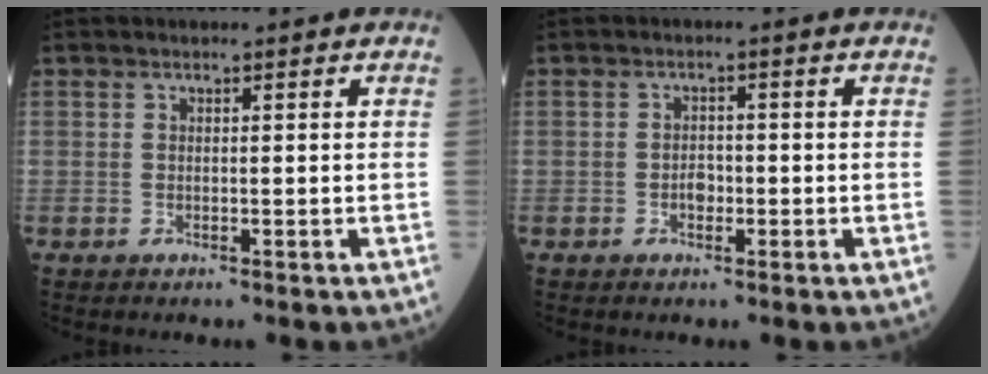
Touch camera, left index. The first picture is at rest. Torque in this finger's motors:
{"motor_torque": [0.28, 0.11, -0.05, -0.01]}